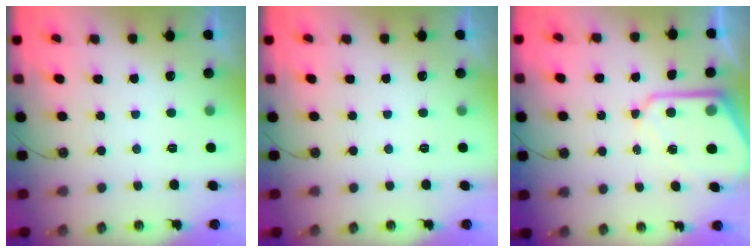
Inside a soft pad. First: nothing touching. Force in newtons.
{"total": 0.0}
{"total": 10.5, "press": 10.5, "slide": 0.8}